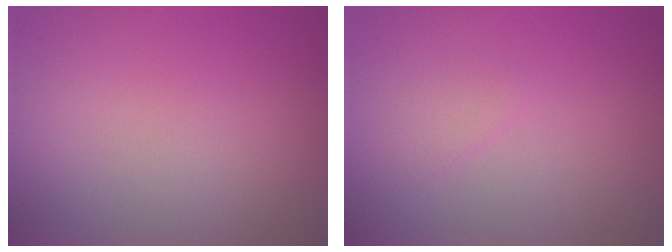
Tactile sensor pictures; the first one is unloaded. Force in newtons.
{"total": 0.9, "press": 0.9, "slide": 0.0}